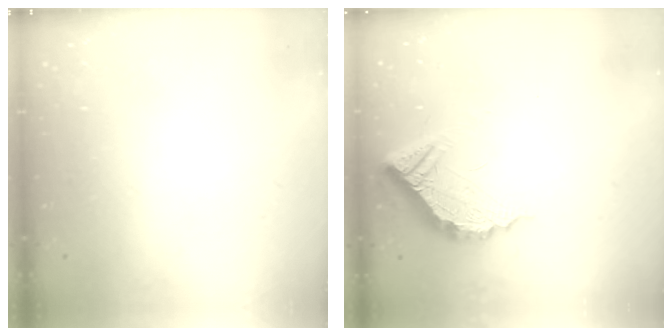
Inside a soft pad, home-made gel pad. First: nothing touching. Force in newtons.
{"total": 10.6, "press": 10.5, "slide": 1.0}